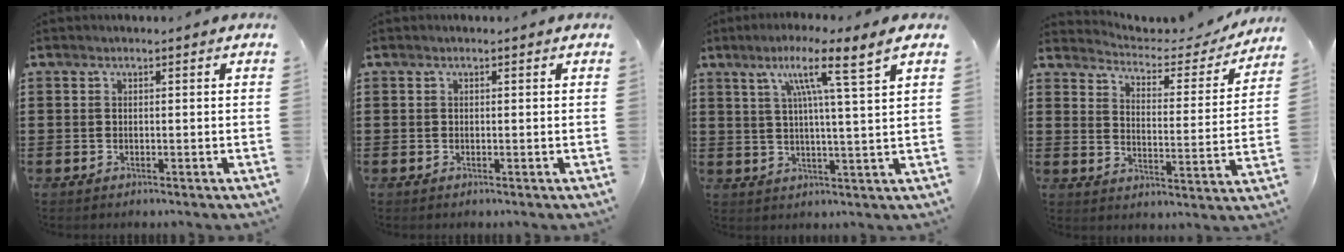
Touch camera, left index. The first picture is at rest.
{"total": 0.0}
{"total": 8.4, "force": [4.3, -0.7, 7.2], "torque": [-0.136, -0.010, 0.062]}
{"total": 3.7, "force": [3.6, 0.6, 0.7], "torque": [-0.040, -0.029, 0.055]}